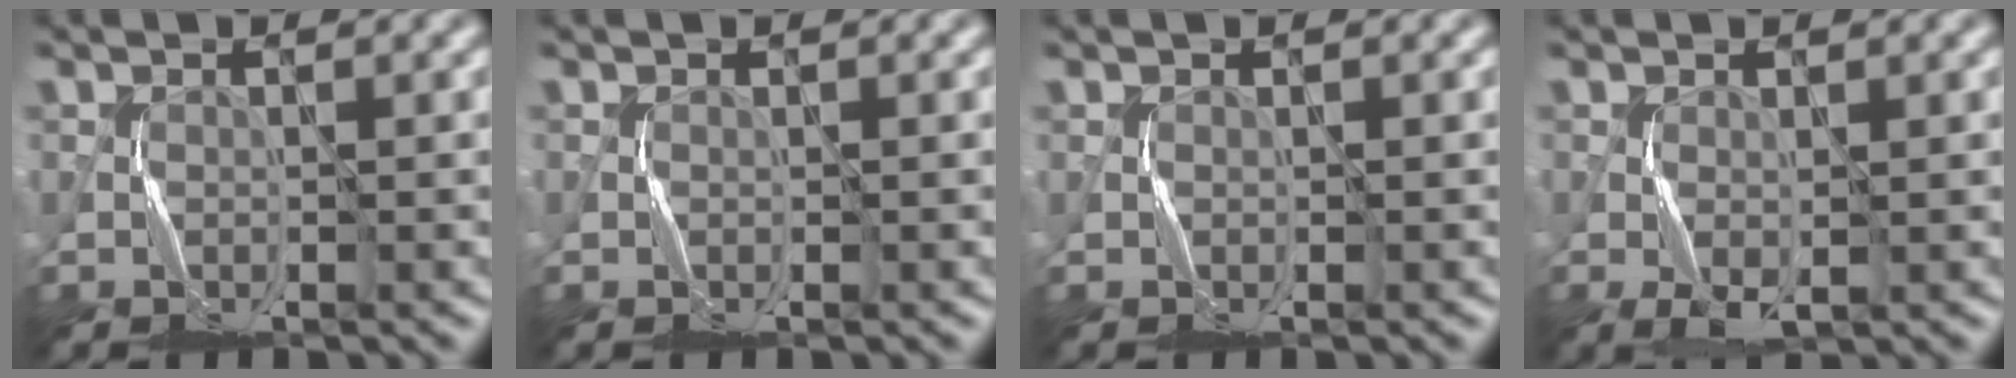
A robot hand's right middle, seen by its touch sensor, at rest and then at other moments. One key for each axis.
{"total": 0.0}
{"total": 0.0}
{"total": 1.9, "fx": -0.5, "fy": 0.8, "fz": 1.6, "tx": -0.040, "ty": -0.004, "tz": -0.007}